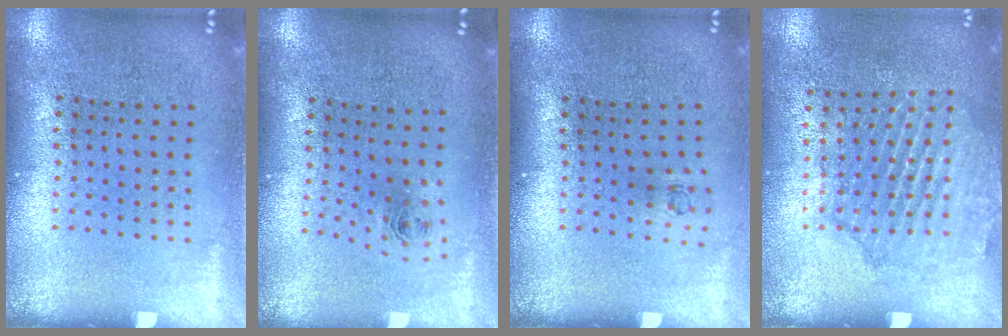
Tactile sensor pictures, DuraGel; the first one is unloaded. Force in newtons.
{"total": 0.9, "press": 0.4, "slide": 0.8}
{"total": 0.6, "press": 0.2, "slide": 0.5}
{"total": 1.6, "press": 1.5, "slide": 0.4}